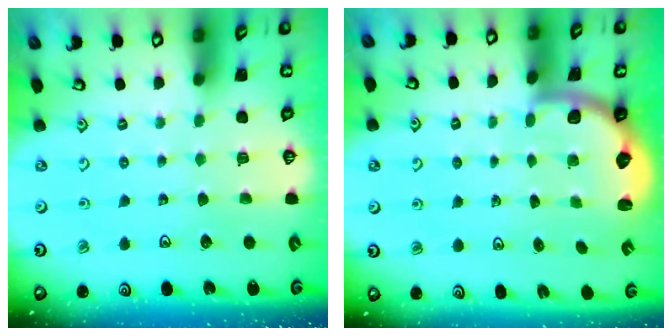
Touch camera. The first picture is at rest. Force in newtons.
{"total": 2.3, "press": 1.9, "slide": 1.3}